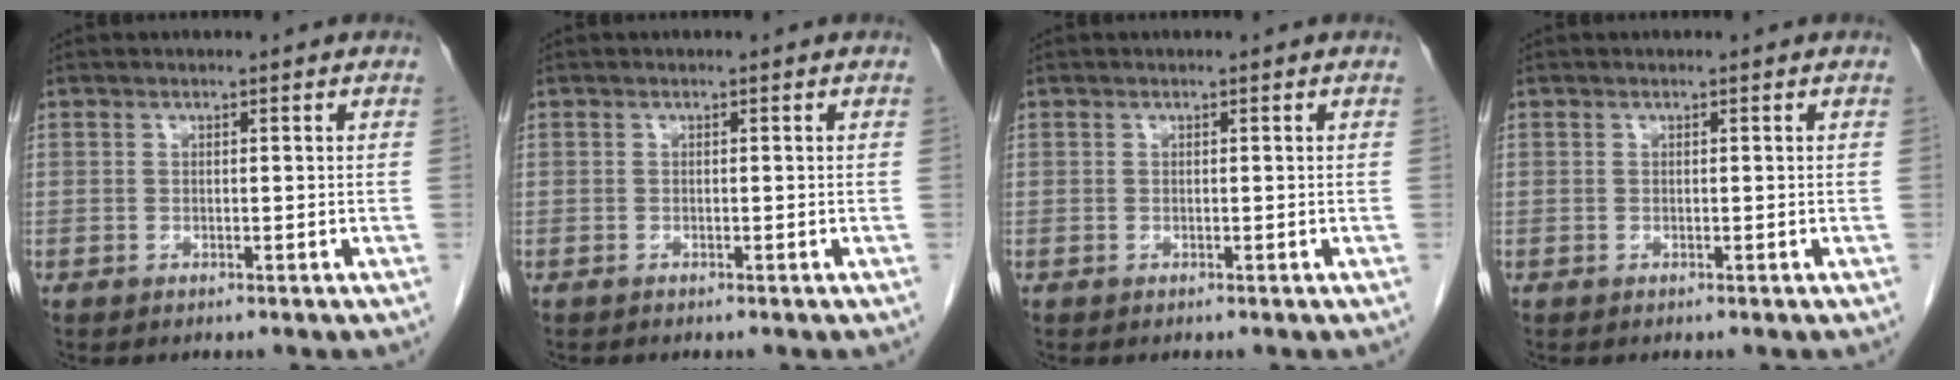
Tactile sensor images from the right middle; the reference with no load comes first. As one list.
[{"total": 1.7, "force": [1.7, -0.1, -0.1], "torque": [-0.003, -0.005, 0.028]}, {"total": 0.0}, {"total": 0.0}]